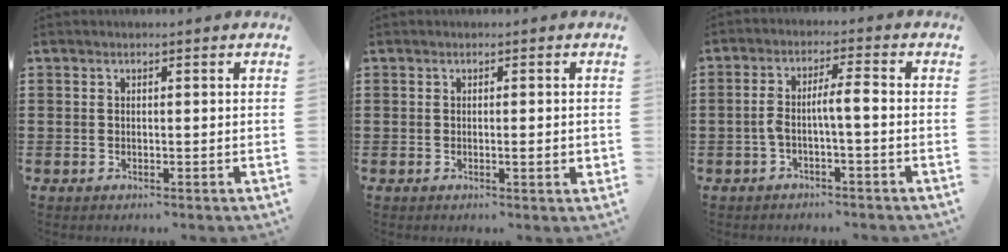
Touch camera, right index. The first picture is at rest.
{"total": 1.8, "force": [-0.2, 0.2, 1.7], "torque": [-0.028, -0.005, -0.003]}
{"total": 4.3, "force": [-1.2, 0.4, 4.1], "torque": [-0.084, 0.002, -0.029]}